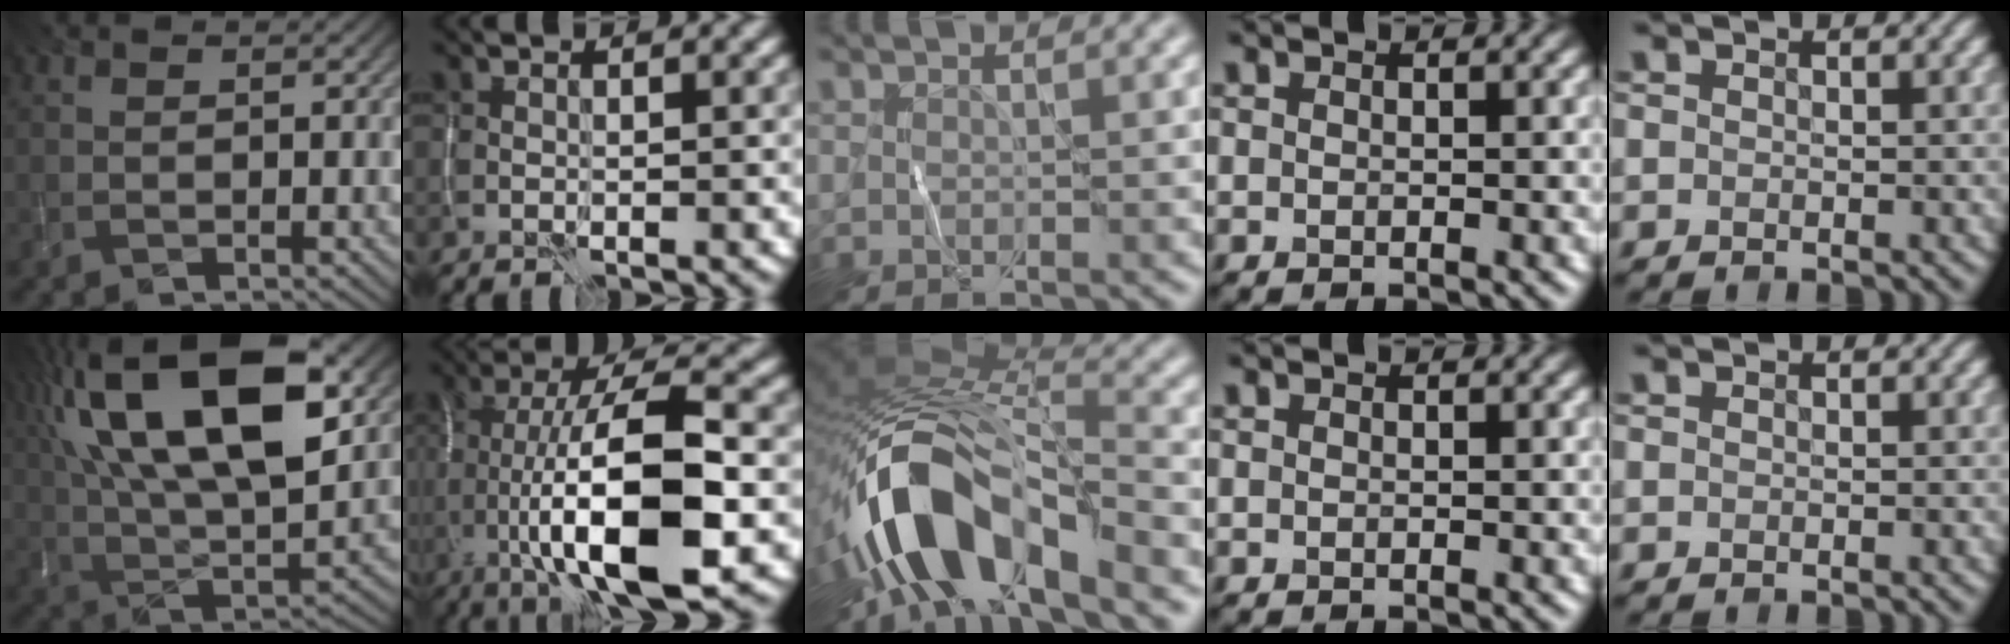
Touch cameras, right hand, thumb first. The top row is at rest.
{"thumb": {"total": 21.3, "force": [8.6, 9.3, 17.2], "torque": [-0.334, 0.045, 0.131]}, "index": {"total": 13.0, "force": [-3.4, 3.7, 12.0], "torque": [-0.192, 0.009, -0.061]}, "middle": {"total": 10.5, "force": [-5.9, 4.2, 7.7], "torque": [-0.137, 0.010, -0.118]}}